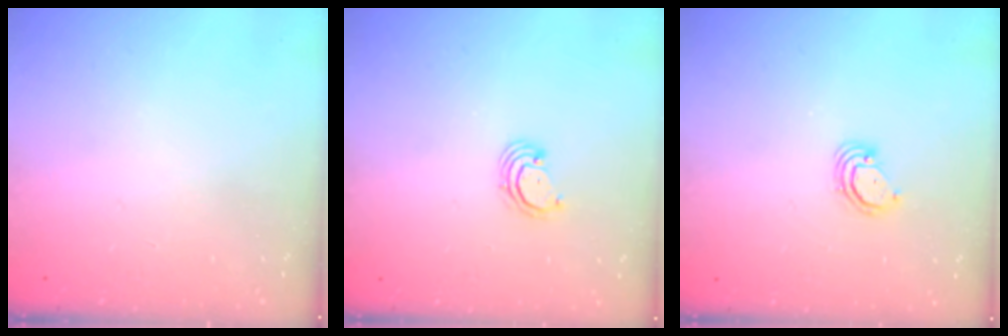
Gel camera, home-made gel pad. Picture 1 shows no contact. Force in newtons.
{"total": 2.7, "press": 2.7, "slide": 0.3}
{"total": 2.9, "press": 2.9, "slide": 0.2}